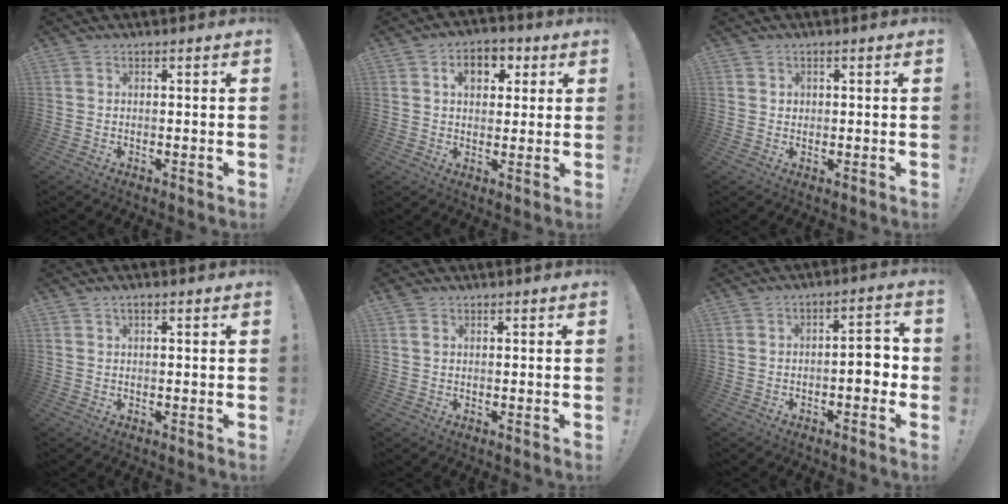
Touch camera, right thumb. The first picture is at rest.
{"total": 7.9, "force": [2.9, 5.7, 4.6], "torque": [-0.053, 0.000, 0.047]}
{"total": 1.3, "force": [0.5, 1.2, 0.3], "torque": [-0.001, 0.000, 0.008]}
{"total": 1.4, "force": [0.7, 0.4, 1.1], "torque": [-0.015, -0.002, 0.011]}
{"total": 1.4, "force": [0.8, 0.8, 0.8], "torque": [-0.010, -0.002, 0.013]}
{"total": 6.7, "force": [-1.3, 3.0, 5.8], "torque": [-0.081, 0.011, -0.023]}